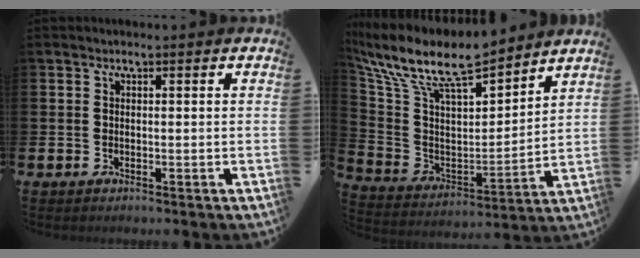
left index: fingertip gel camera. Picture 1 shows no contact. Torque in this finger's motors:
{"motor_torque": [2.14, 0.00, 0.85, 0.21]}